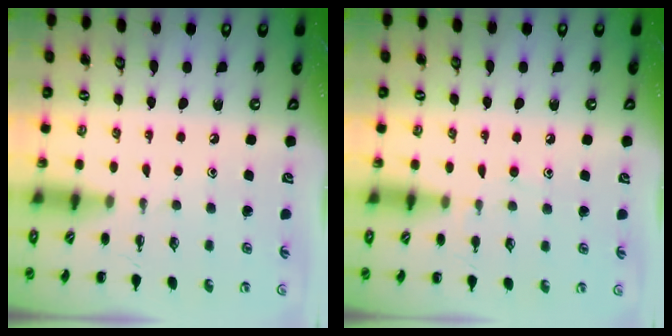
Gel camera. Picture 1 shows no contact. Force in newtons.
{"total": 6.2, "press": 5.9, "slide": 2.1}